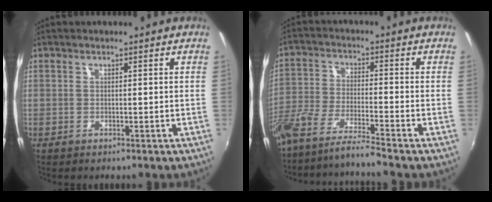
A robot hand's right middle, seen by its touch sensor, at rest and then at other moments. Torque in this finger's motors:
{"motor_torque": [1.10, -1.04, 0.38, 0.21]}